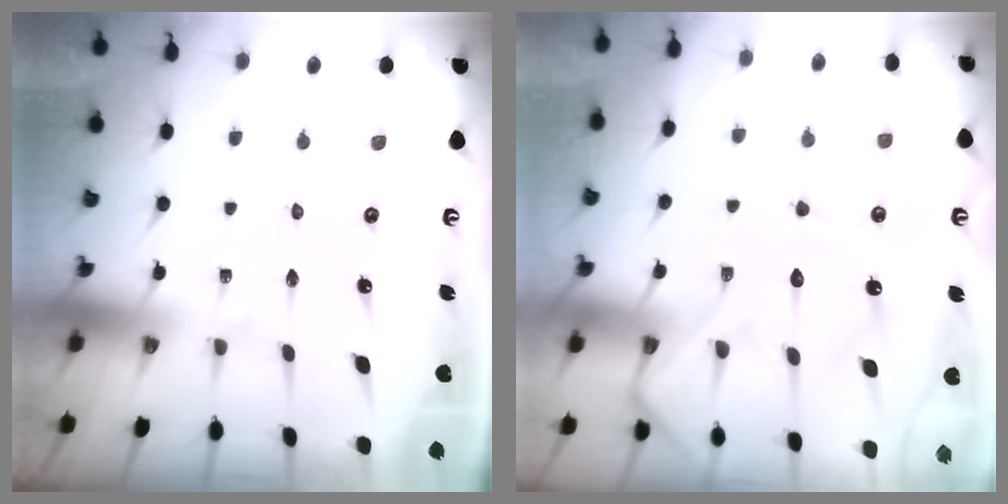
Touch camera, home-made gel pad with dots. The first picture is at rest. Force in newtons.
{"total": 13.8, "press": 13.7, "slide": 1.3}